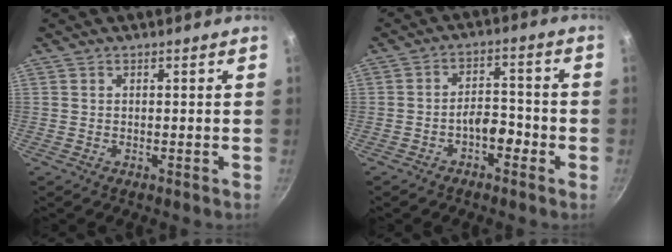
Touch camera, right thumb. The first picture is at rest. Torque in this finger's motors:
{"motor_torque": [0.88, 0.67, 0.71, -0.27, 0.02]}